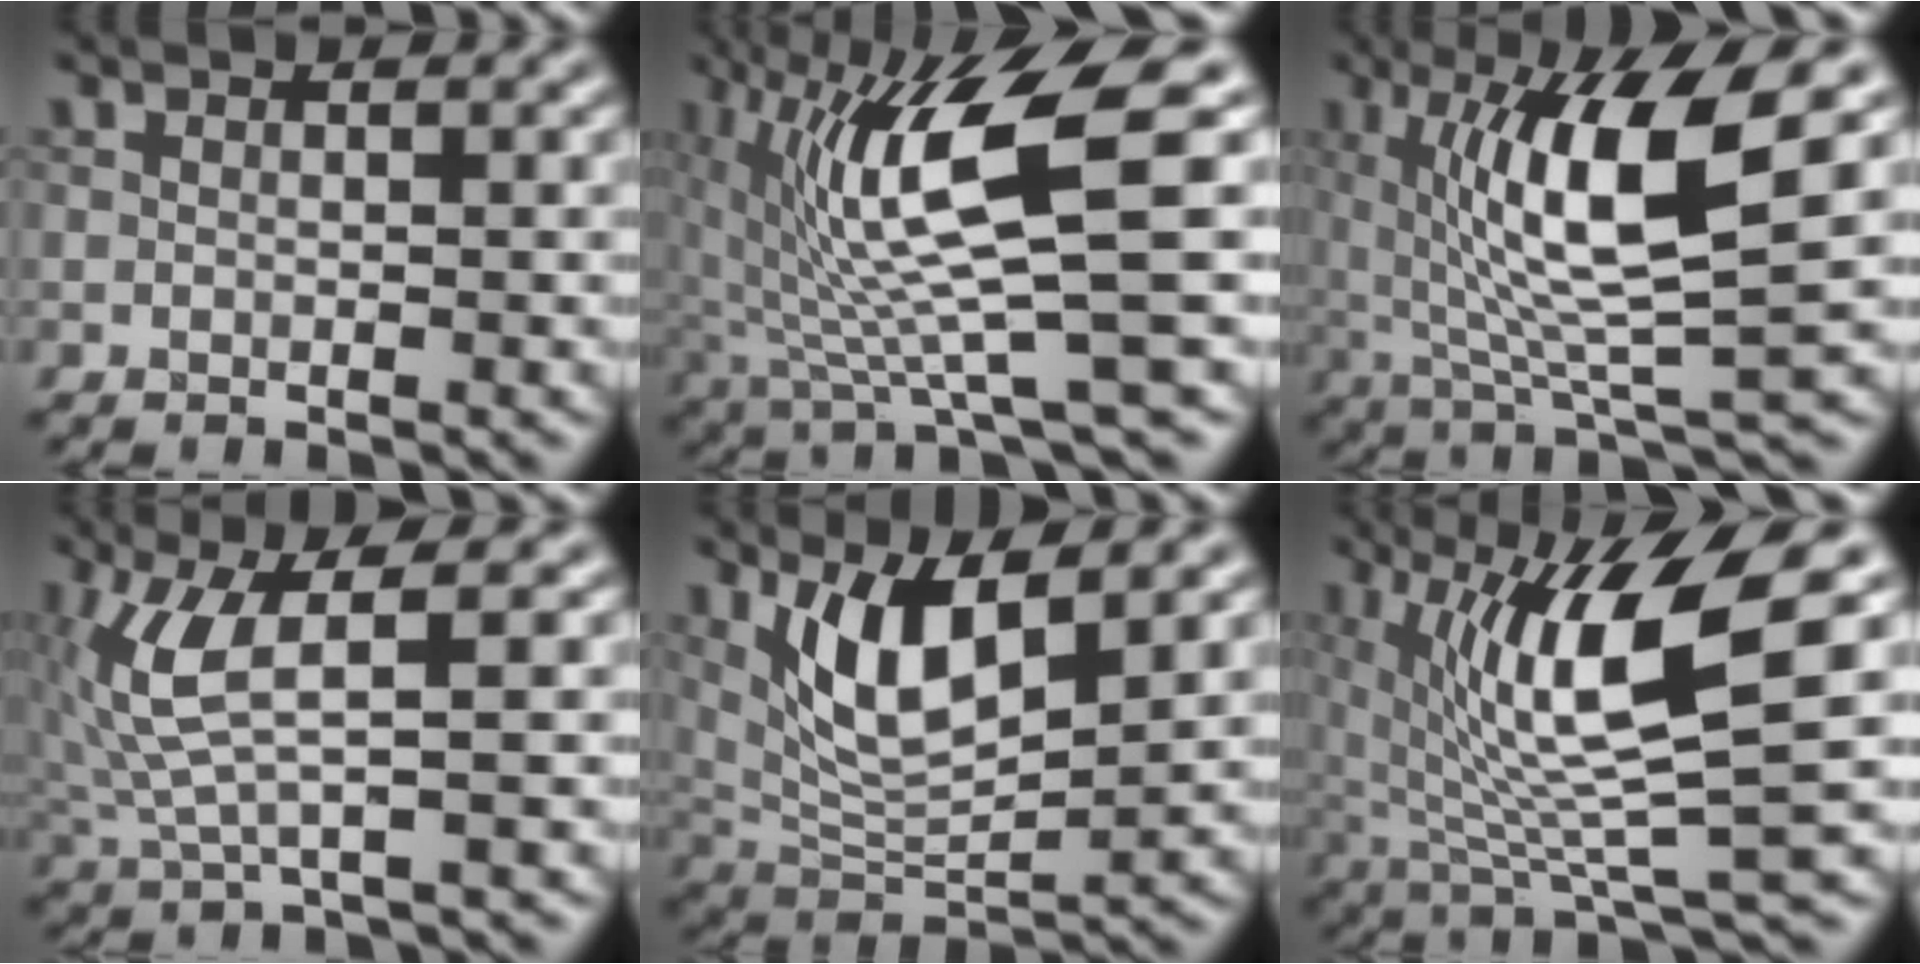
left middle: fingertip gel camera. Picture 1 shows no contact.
{"total": 10.5, "force": [1.6, 1.8, 10.3], "torque": [-0.182, -0.007, 0.031]}
{"total": 9.9, "force": [2.2, 2.0, 9.4], "torque": [-0.155, -0.008, 0.043]}
{"total": 4.7, "force": [1.2, 0.9, 4.5], "torque": [-0.123, -0.002, 0.029]}
{"total": 6.2, "force": [2.5, 2.0, 5.3], "torque": [-0.114, -0.009, 0.053]}
{"total": 11.2, "force": [2.9, 2.3, 10.6], "torque": [-0.188, -0.004, 0.056]}